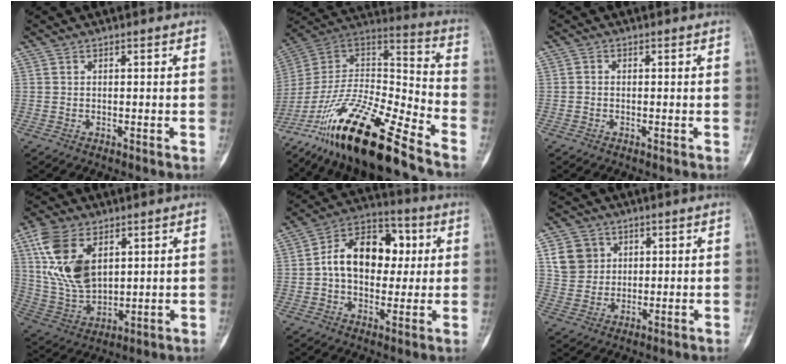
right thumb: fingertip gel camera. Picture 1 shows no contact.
{"total": 25.1, "force": [-17.6, 5.4, 17.1], "torque": [-0.325, 0.056, -0.317]}
{"total": 0.5, "force": [-0.2, 0.4, 0.2], "torque": [0.001, 0.002, -0.007]}
{"total": 15.0, "force": [5.7, 8.9, 10.7], "torque": [-0.206, -0.018, 0.125]}
{"total": 15.6, "force": [1.6, 10.8, 11.2], "torque": [-0.135, 0.026, 0.016]}
{"total": 7.2, "force": [2.6, 6.4, 2.3], "torque": [-0.018, -0.007, 0.053]}